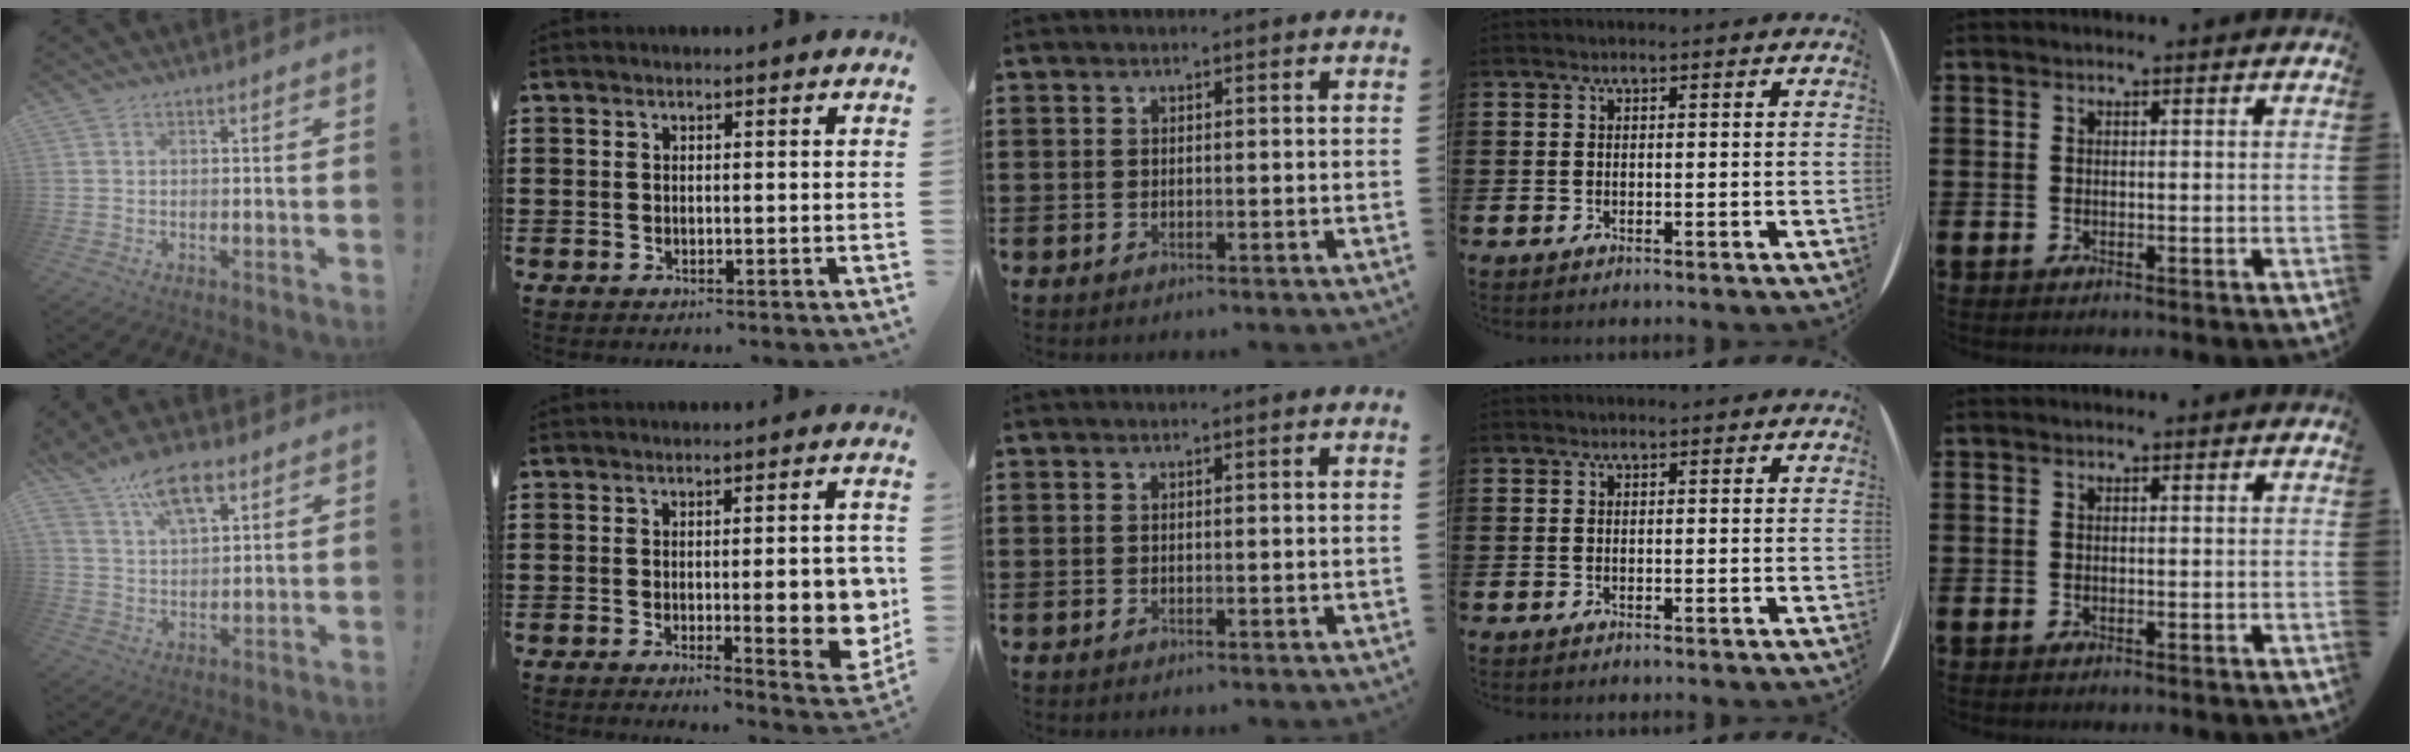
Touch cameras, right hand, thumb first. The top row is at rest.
{"thumb": {"total": 12.3, "force": [7.3, 6.3, 7.6], "torque": [-0.124, -0.025, 0.133]}, "index": {"total": 9.4, "force": [-0.6, 2.7, 9.0], "torque": [-0.106, -0.017, -0.006]}}